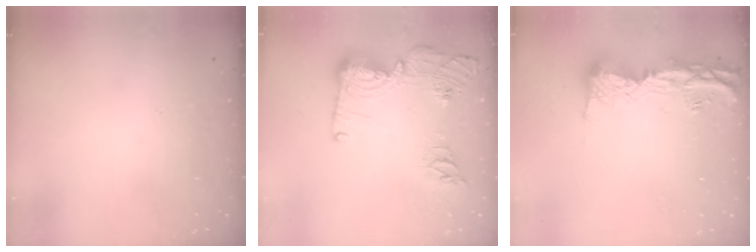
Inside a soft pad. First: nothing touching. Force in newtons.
{"total": 15.8, "press": 15.7, "slide": 1.8}
{"total": 14.4, "press": 14.3, "slide": 1.5}